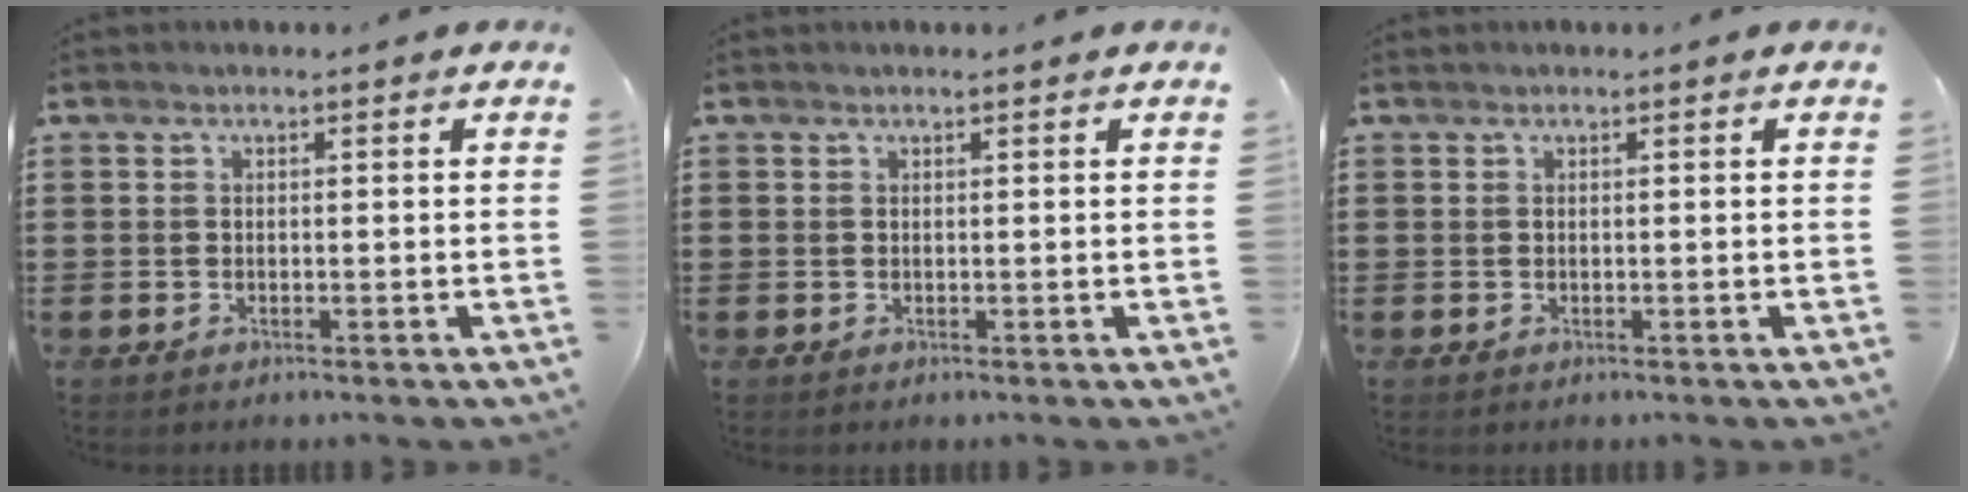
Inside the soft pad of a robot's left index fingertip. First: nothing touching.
{"total": 0.0}
{"total": 0.0}